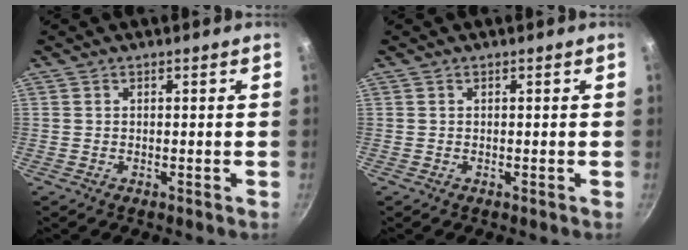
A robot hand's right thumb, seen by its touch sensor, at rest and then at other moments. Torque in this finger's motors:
{"motor_torque": [-0.26, 0.19, 0.05, 0.03, 0.00]}